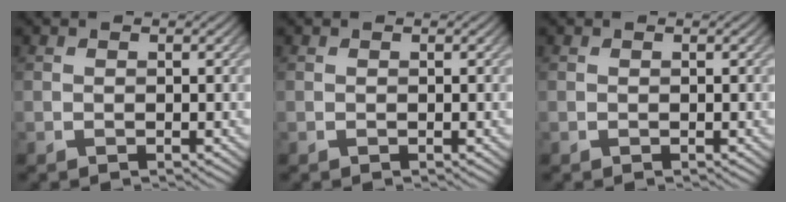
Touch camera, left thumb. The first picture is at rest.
{"total": 0.0}
{"total": 0.0}